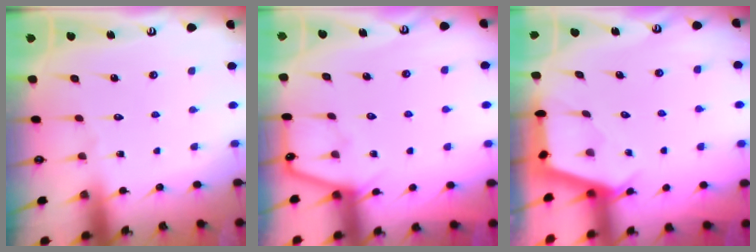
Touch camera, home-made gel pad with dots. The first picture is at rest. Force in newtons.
{"total": 4.5, "press": 4.5, "slide": 0.6}
{"total": 2.5, "press": 2.5, "slide": 0.3}